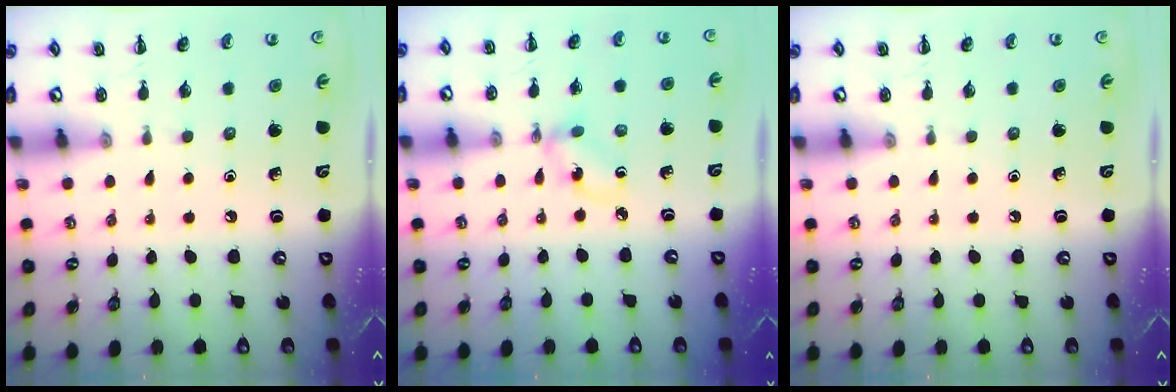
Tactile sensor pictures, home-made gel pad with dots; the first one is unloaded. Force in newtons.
{"total": 2.9, "press": 2.8, "slide": 0.6}
{"total": 0.0}